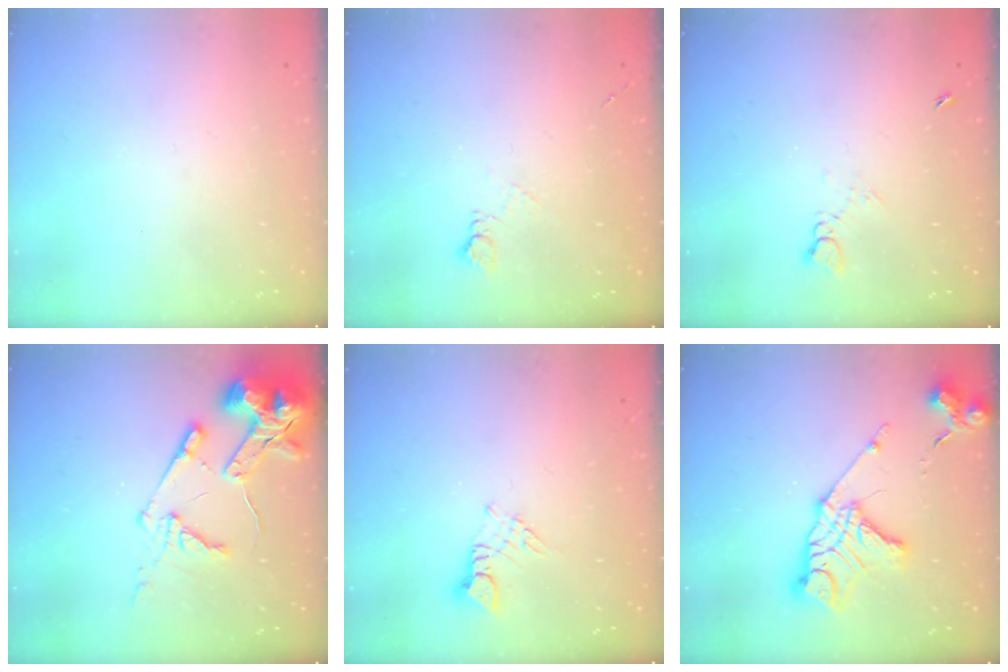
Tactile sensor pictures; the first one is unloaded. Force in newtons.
{"total": 4.6, "press": 4.5, "slide": 0.7}
{"total": 3.0, "press": 2.9, "slide": 0.4}
{"total": 14.5, "press": 14.3, "slide": 1.9}
{"total": 2.5, "press": 2.5, "slide": 0.4}
{"total": 15.7, "press": 15.6, "slide": 1.8}